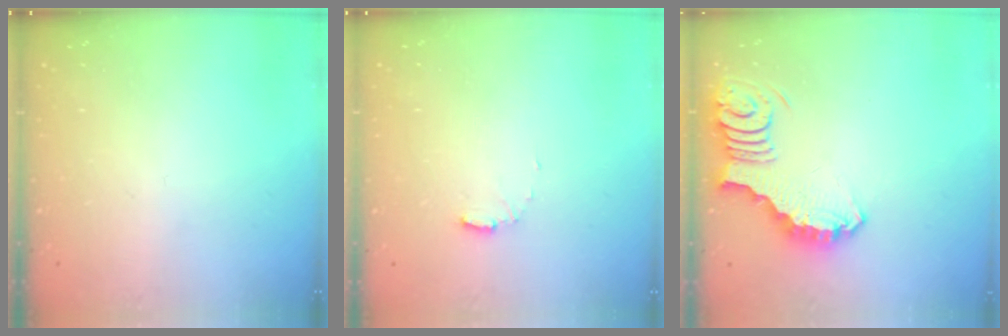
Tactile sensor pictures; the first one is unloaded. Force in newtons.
{"total": 6.0, "press": 6.0, "slide": 0.5}
{"total": 3.9, "press": 3.9, "slide": 0.6}